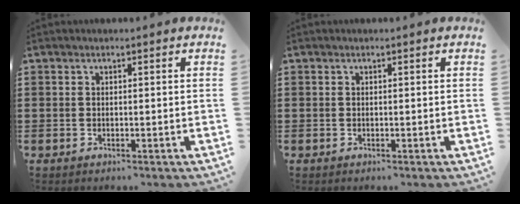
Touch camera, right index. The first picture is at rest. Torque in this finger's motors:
{"motor_torque": [-0.01, 0.01, 0.00, 0.00]}